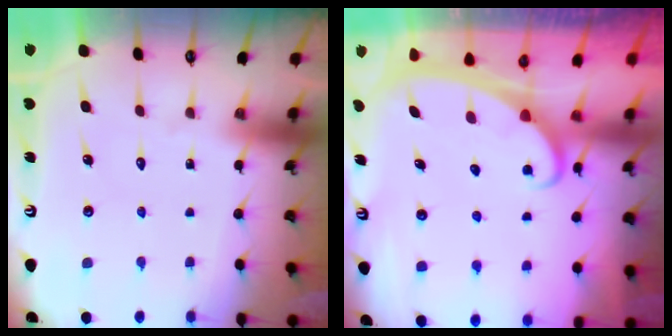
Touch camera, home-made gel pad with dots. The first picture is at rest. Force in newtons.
{"total": 2.3, "press": 2.3, "slide": 0.3}